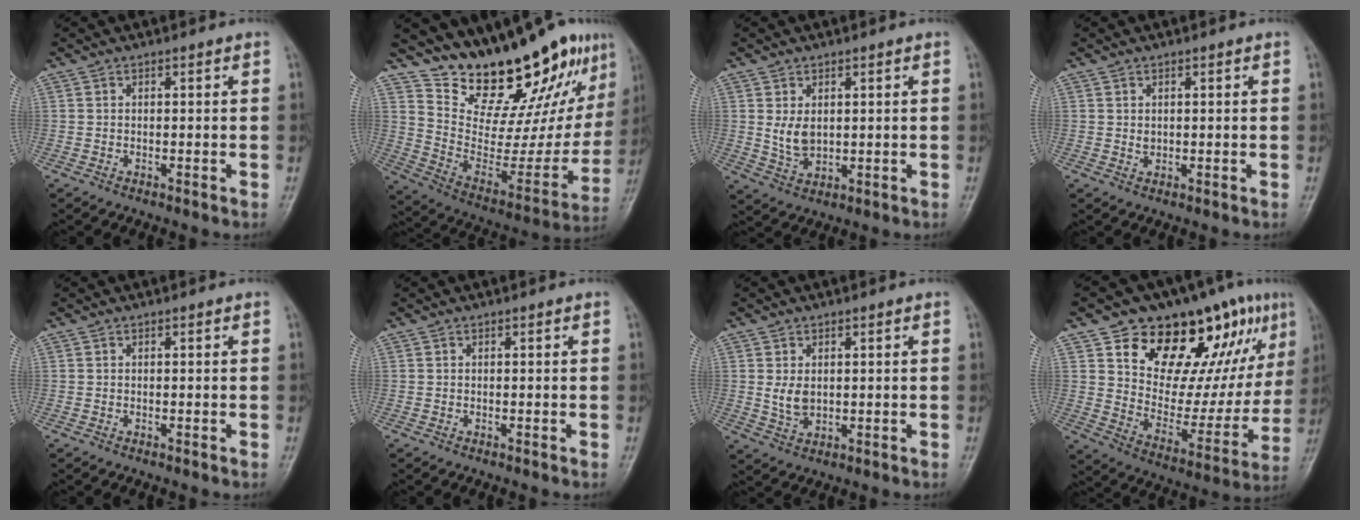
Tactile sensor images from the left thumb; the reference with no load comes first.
{"total": 23.1, "force": [18.4, 7.0, 12.1], "torque": [-0.137, -0.118, 0.292]}
{"total": 4.5, "force": [1.0, 3.1, 3.2], "torque": [-0.046, -0.014, 0.029]}
{"total": 1.0, "force": [0.3, 0.9, 0.5], "torque": [-0.005, -0.003, 0.008]}
{"total": 0.0}
{"total": 0.0}
{"total": 3.7, "force": [0.6, 2.6, 2.5], "torque": [-0.037, -0.011, 0.021]}
{"total": 26.4, "force": [13.4, 12.8, 18.8], "torque": [-0.224, -0.027, 0.217]}